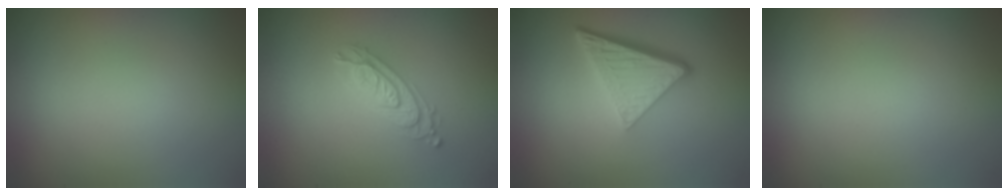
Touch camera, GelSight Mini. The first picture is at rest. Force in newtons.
{"total": 2.6, "press": 2.3, "slide": 1.3}
{"total": 5.1, "press": 3.5, "slide": 3.7}
{"total": 0.0}